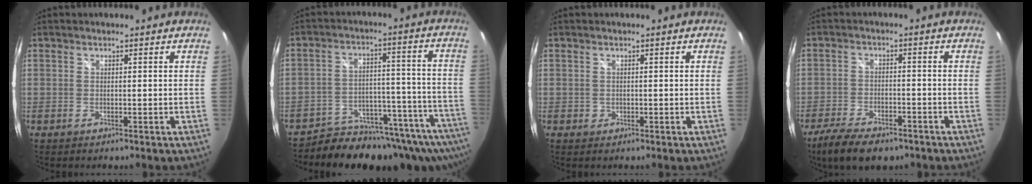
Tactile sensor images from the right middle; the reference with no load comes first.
{"total": 21.3, "force": [-18.2, 7.2, 8.3], "torque": [-0.125, -0.005, -0.232]}
{"total": 0.7, "force": [-0.2, 0.7, 0.1], "torque": [0.000, -0.002, -0.002]}
{"total": 11.1, "force": [-8.3, 4.3, 6.1], "torque": [-0.146, -0.025, -0.141]}